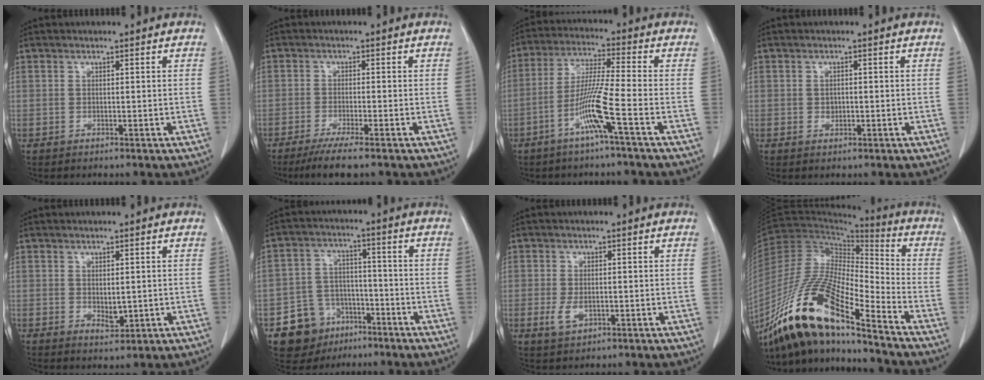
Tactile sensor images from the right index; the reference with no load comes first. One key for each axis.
{"total": 5.7, "fx": -4.3, "fy": -0.1, "fz": 3.8, "tx": -0.061, "ty": -0.014, "tz": -0.071}
{"total": 8.5, "fx": -3.8, "fy": -1.3, "fz": 7.5, "tx": -0.149, "ty": -0.001, "tz": -0.078}
{"total": 1.1, "fx": -0.1, "fy": 0.9, "fz": 0.6, "tx": -0.009, "ty": 0.003, "tz": 0.003}
{"total": 2.1, "fx": 0.1, "fy": 1.2, "fz": 1.8, "tx": -0.029, "ty": -0.006, "tz": 0.011}
{"total": 8.9, "fx": -4.8, "fy": 7.2, "fz": 2.0, "tx": -0.037, "ty": 0.018, "tz": -0.070}
{"total": 3.0, "fx": -0.6, "fy": 1.9, "fz": 2.3, "tx": -0.046, "ty": -0.002, "tz": -0.003}
{"total": 20.4, "fx": -15.0, "fy": 2.8, "fz": 13.5, "tx": -0.286, "ty": -0.024, "tz": -0.281}